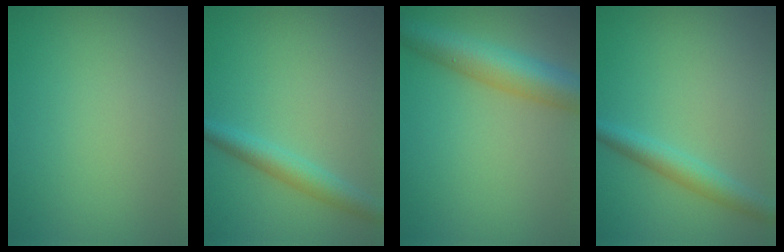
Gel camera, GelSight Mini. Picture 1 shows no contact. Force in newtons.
{"total": 2.8, "press": 2.8, "slide": 0.1}
{"total": 6.7, "press": 6.7, "slide": 0.1}
{"total": 2.8, "press": 2.8, "slide": 0.1}